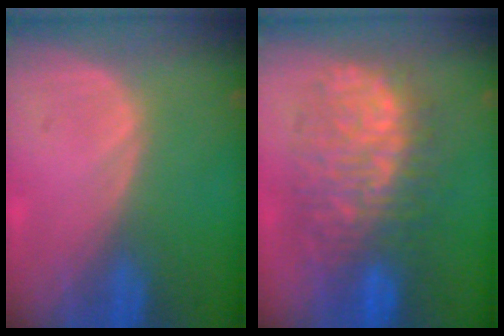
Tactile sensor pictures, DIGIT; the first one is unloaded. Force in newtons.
{"total": 11.6, "press": 11.5, "slide": 1.4}